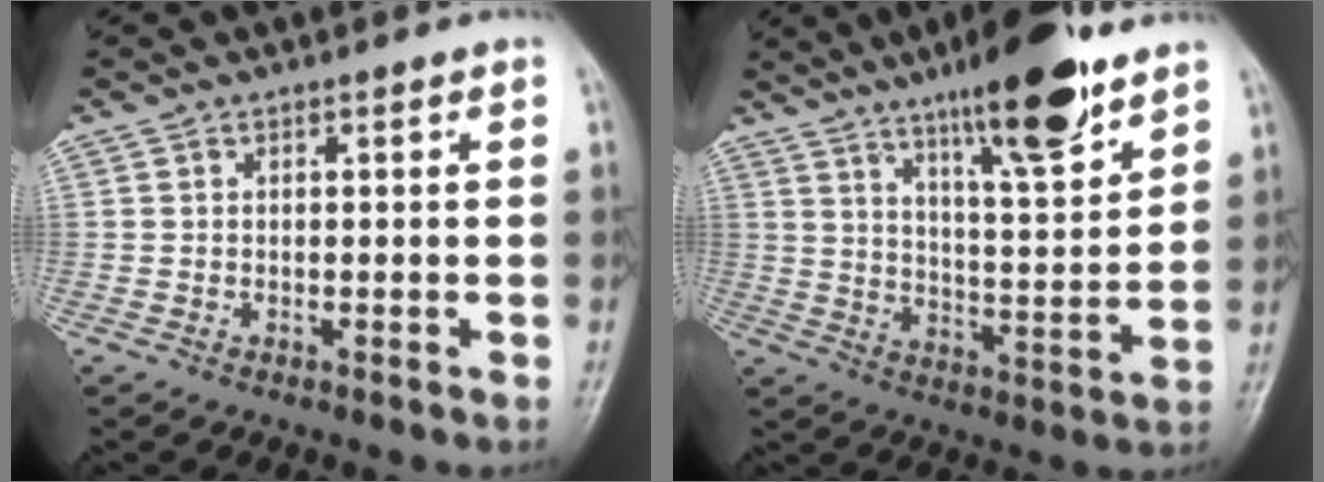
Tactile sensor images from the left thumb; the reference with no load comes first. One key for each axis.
{"total": 16.6, "fx": 11.0, "fy": 3.5, "fz": 11.9, "tx": -0.167, "ty": -0.059, "tz": 0.179}